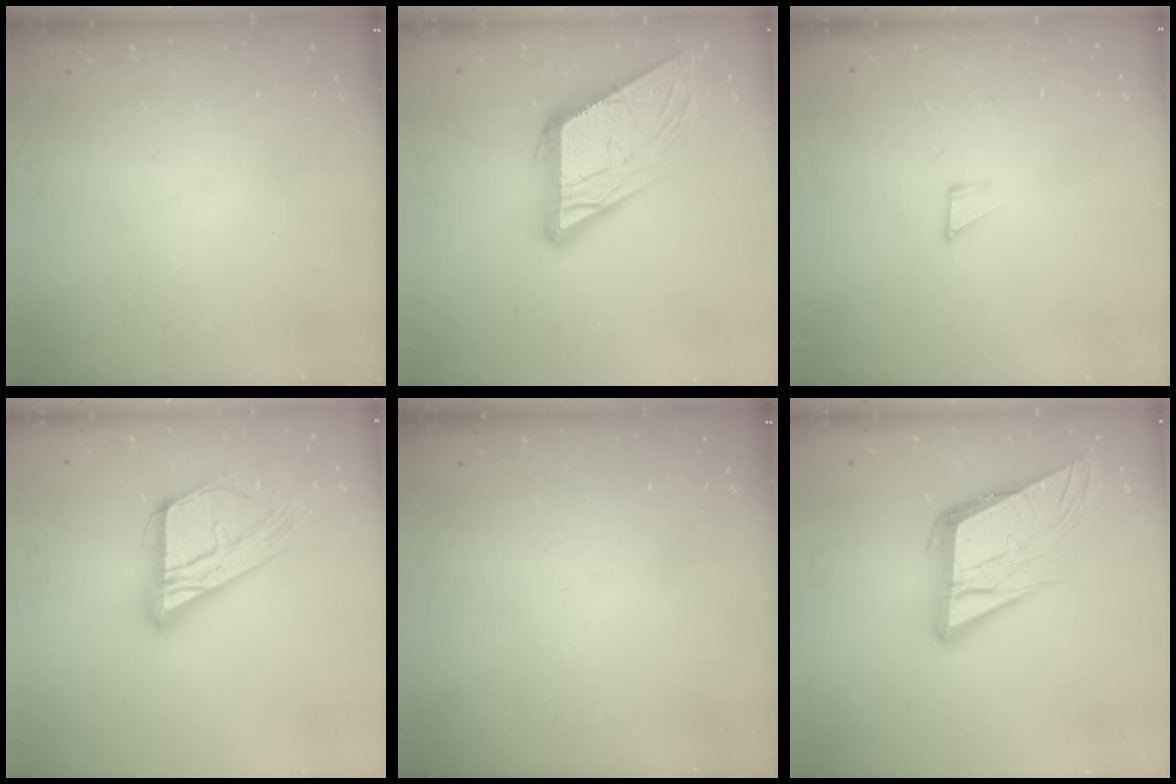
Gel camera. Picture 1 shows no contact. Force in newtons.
{"total": 14.0, "press": 13.9, "slide": 1.4}
{"total": 3.6, "press": 3.6, "slide": 0.4}
{"total": 18.7, "press": 18.6, "slide": 1.8}
{"total": 0.0}
{"total": 15.2, "press": 15.0, "slide": 2.6}